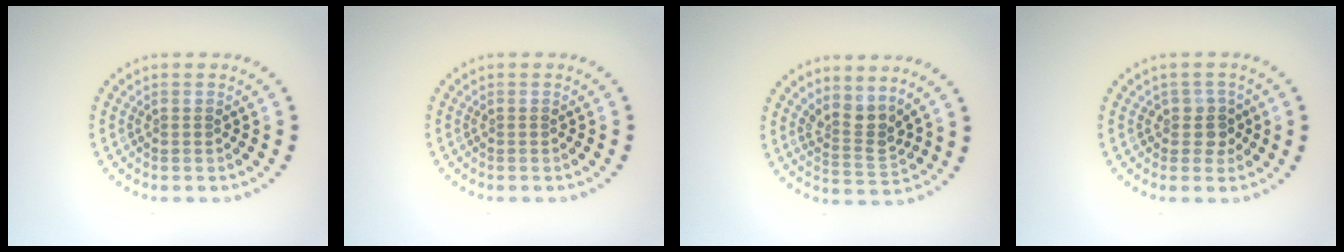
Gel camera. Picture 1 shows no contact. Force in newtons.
{"total": 0.0}
{"total": 2.8, "press": 2.1, "slide": 1.9}
{"total": 1.9, "press": 1.6, "slide": 1.0}